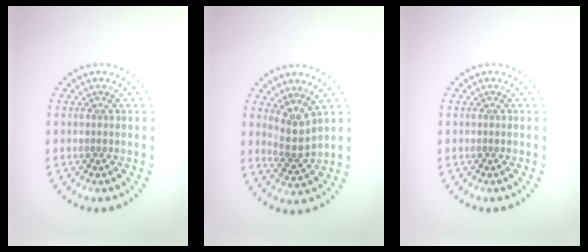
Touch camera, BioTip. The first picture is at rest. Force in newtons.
{"total": 2.8, "press": 2.0, "slide": 2.0}
{"total": 0.0}